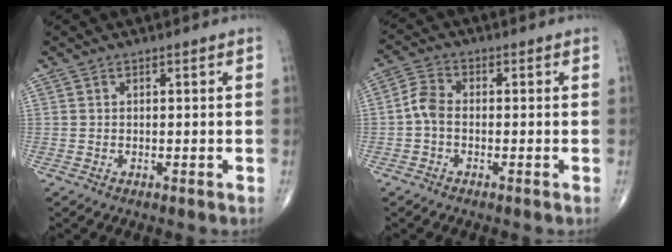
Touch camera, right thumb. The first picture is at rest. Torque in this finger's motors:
{"motor_torque": [-0.12, 0.19, 0.21, -0.28, 0.13]}